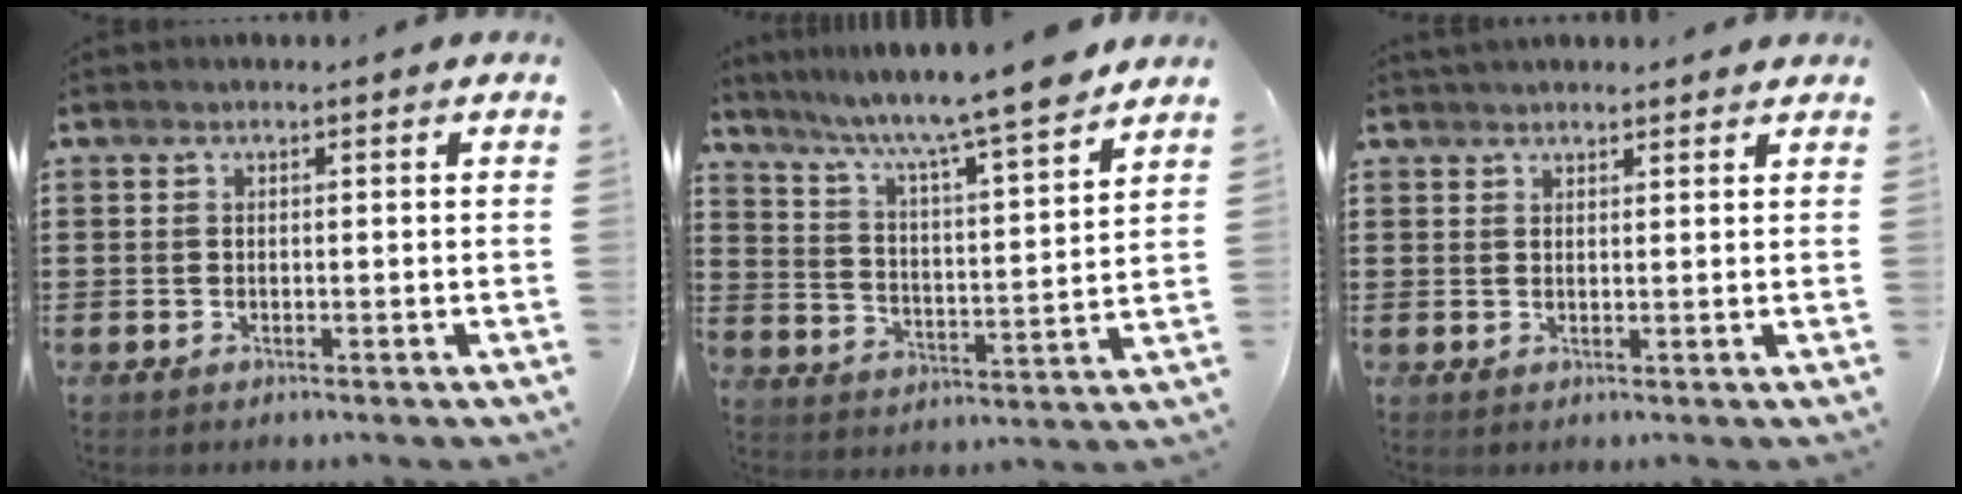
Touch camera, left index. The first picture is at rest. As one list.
[{"total": 7.9, "force": [6.9, -0.4, 3.8], "torque": [-0.102, -0.052, 0.110]}, {"total": 1.9, "force": [1.8, 0.3, 0.3], "torque": [-0.010, 0.002, 0.036]}]